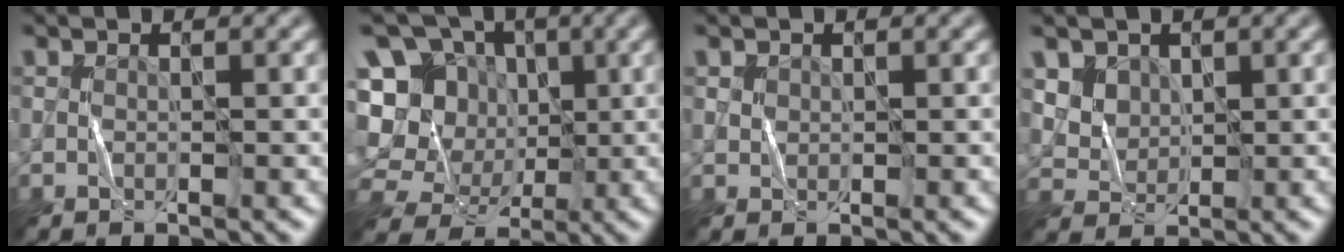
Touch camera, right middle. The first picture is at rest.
{"total": 14.4, "force": [-1.1, 12.9, 6.2], "torque": [-0.152, 0.016, -0.028]}
{"total": 0.7, "force": [0.3, 0.6, 0.1], "torque": [-0.001, -0.002, 0.008]}
{"total": 4.7, "force": [2.6, 3.5, 1.8], "torque": [-0.060, -0.003, 0.064]}